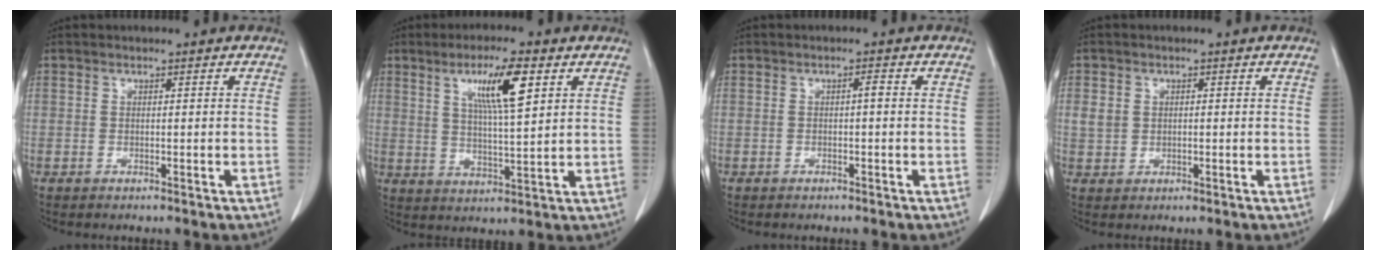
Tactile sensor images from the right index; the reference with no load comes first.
{"total": 9.2, "force": [4.0, 0.9, 8.2], "torque": [-0.146, 0.003, 0.071]}
{"total": 0.9, "force": [0.0, 0.1, 0.9], "torque": [-0.012, 0.002, -0.001]}
{"total": 2.9, "force": [0.5, 2.5, 1.3], "torque": [-0.025, 0.009, 0.013]}